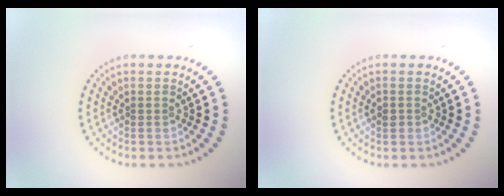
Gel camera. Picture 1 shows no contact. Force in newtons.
{"total": 0.7, "press": 0.7, "slide": 0.2}